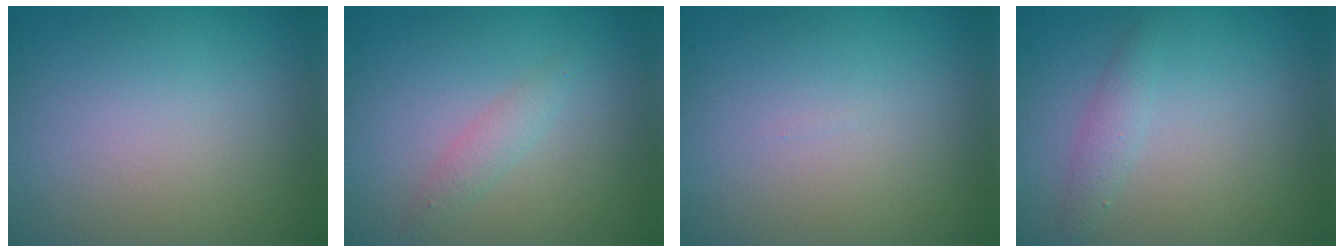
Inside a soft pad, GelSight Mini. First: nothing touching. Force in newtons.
{"total": 1.4, "press": 1.4, "slide": 0.0}
{"total": 0.0}
{"total": 1.4, "press": 1.4, "slide": 0.0}